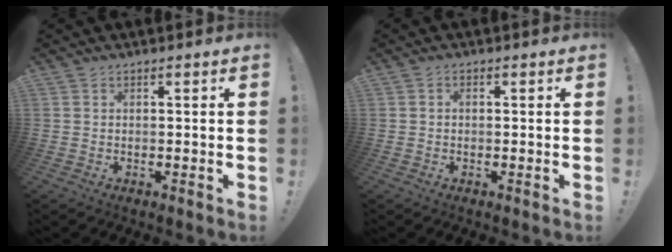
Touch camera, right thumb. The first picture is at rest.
{"total": 0.8, "force": [-0.3, 0.7, 0.4], "torque": [-0.010, 0.004, -0.005]}